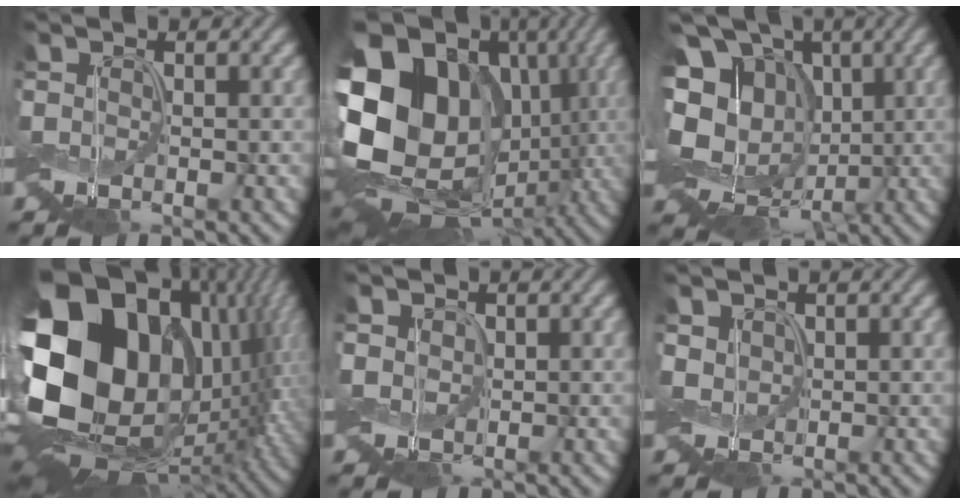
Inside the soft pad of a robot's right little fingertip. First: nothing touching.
{"total": 19.0, "force": [0.6, 15.0, 11.5], "torque": [-0.242, 0.013, 0.021]}
{"total": 16.7, "force": [2.7, 13.5, 9.4], "torque": [-0.222, 0.010, 0.051]}
{"total": 18.8, "force": [1.0, 13.5, 13.1], "torque": [-0.269, -0.024, 0.036]}
{"total": 1.8, "force": [0.1, 1.6, 0.9], "torque": [-0.023, 0.000, -0.005]}
{"total": 1.5, "force": [0.2, 1.3, 0.8], "torque": [-0.023, 0.000, -0.001]}